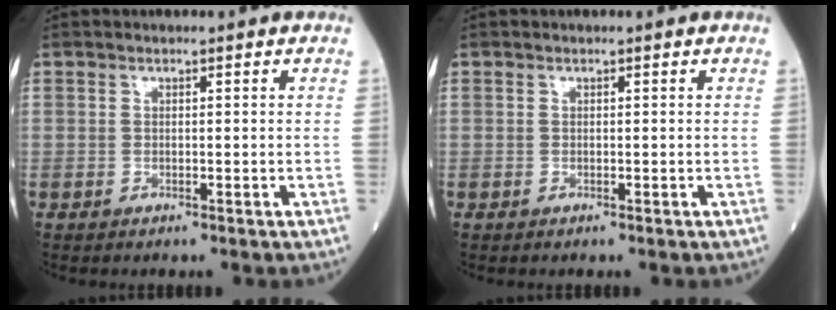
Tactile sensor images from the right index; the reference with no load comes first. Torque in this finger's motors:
{"motor_torque": [0.00, 0.00, 0.00, 0.00]}